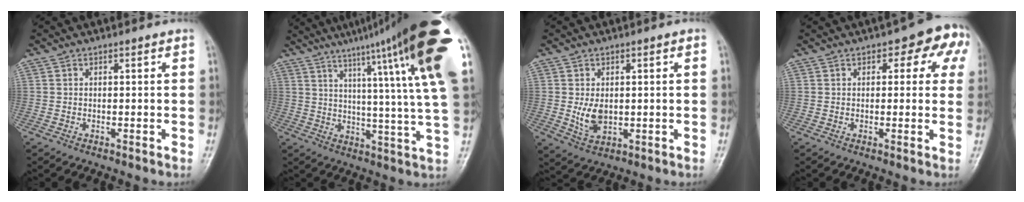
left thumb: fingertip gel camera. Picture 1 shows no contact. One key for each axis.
{"total": 26.2, "fx": 15.5, "fy": 1.6, "fz": 21.0, "tx": -0.270, "ty": -0.055, "tz": 0.209}
{"total": 5.3, "fx": 0.0, "fy": 3.4, "fz": 4.0, "tx": -0.063, "ty": -0.006, "tz": 0.010}
{"total": 8.4, "fx": 3.4, "fy": 4.5, "fz": 6.3, "tx": -0.024, "ty": 0.003, "tz": 0.026}